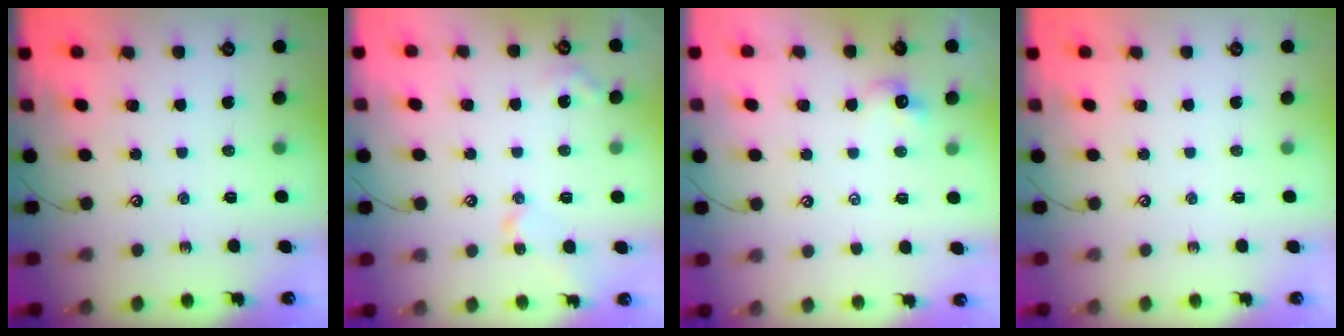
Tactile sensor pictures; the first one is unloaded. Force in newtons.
{"total": 4.2, "press": 4.2, "slide": 0.2}
{"total": 0.6, "press": 0.3, "slide": 0.5}
{"total": 0.0}